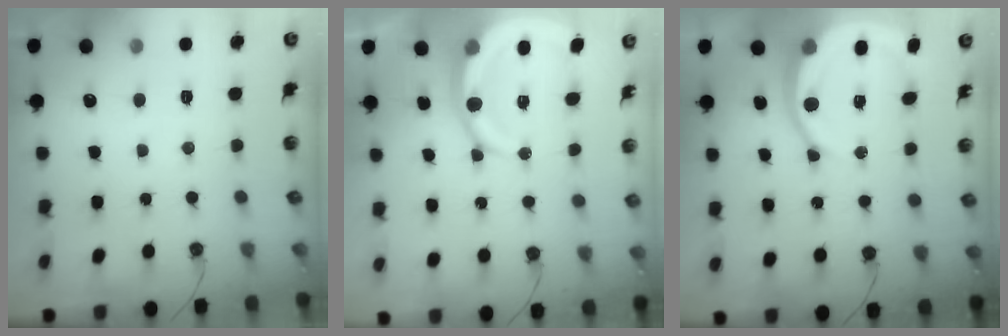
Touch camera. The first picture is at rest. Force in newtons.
{"total": 12.6, "press": 12.3, "slide": 2.5}
{"total": 10.8, "press": 10.7, "slide": 1.7}